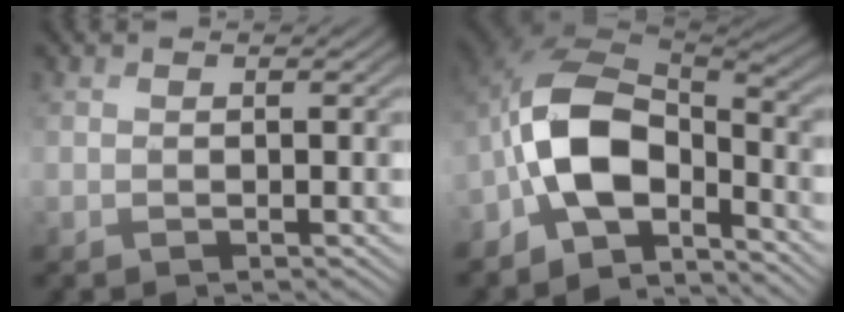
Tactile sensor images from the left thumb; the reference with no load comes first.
{"total": 12.1, "force": [-4.6, 6.8, 8.9], "torque": [-0.178, -0.003, -0.102]}